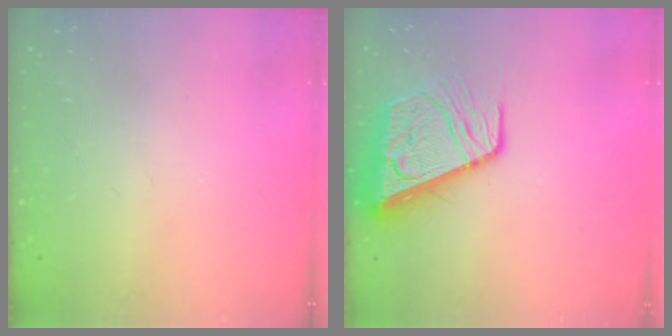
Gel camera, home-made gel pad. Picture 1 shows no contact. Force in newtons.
{"total": 12.7, "press": 12.7, "slide": 1.5}